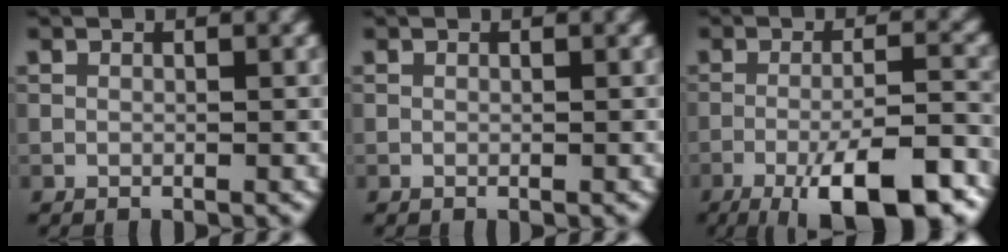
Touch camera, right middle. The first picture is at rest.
{"total": 0.0}
{"total": 10.6, "force": [-5.9, 2.5, 8.5], "torque": [-0.135, -0.001, -0.095]}